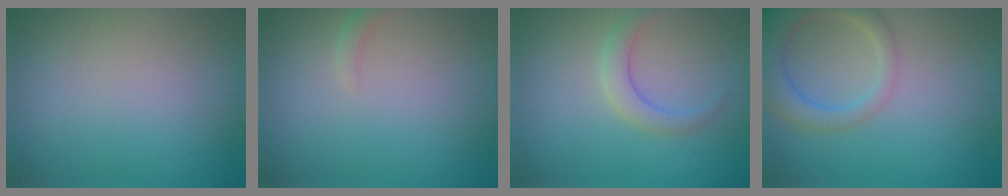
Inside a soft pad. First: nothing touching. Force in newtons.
{"total": 1.0, "press": 0.9, "slide": 0.2}
{"total": 2.4, "press": 2.4, "slide": 0.1}
{"total": 5.6, "press": 5.6, "slide": 0.4}